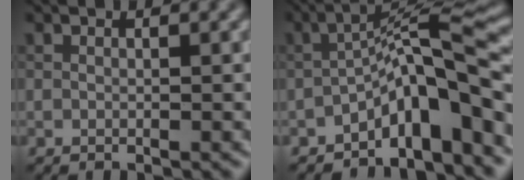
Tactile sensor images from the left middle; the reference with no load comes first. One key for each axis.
{"total": 7.9, "fx": -4.1, "fy": 1.9, "fz": 6.5, "tx": -0.082, "ty": 0.023, "tz": -0.074}